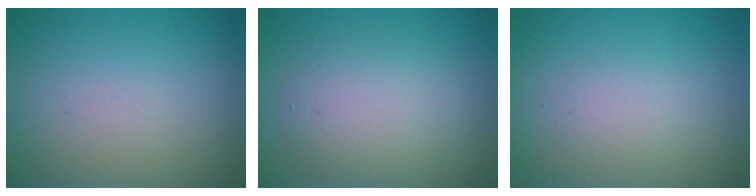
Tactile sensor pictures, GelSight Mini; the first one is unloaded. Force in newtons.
{"total": 3.9, "press": 3.9, "slide": 0.1}
{"total": 1.6, "press": 1.6, "slide": 0.0}